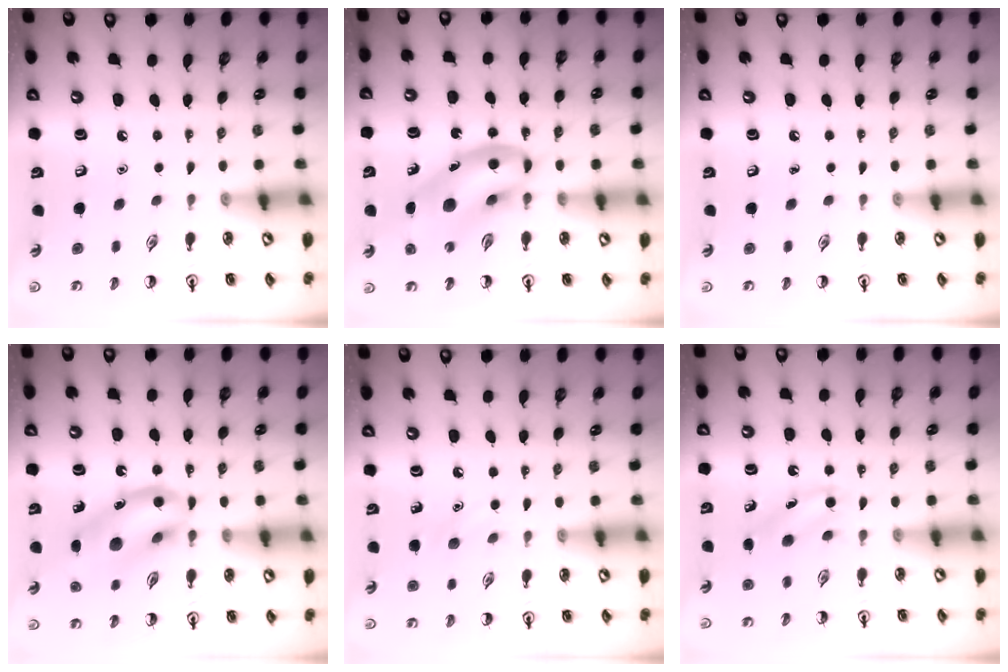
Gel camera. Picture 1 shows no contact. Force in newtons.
{"total": 12.2, "press": 11.8, "slide": 3.3}
{"total": 0.0}
{"total": 13.7, "press": 13.5, "slide": 1.9}
{"total": 5.6, "press": 5.3, "slide": 1.7}
{"total": 5.1, "press": 4.7, "slide": 1.8}